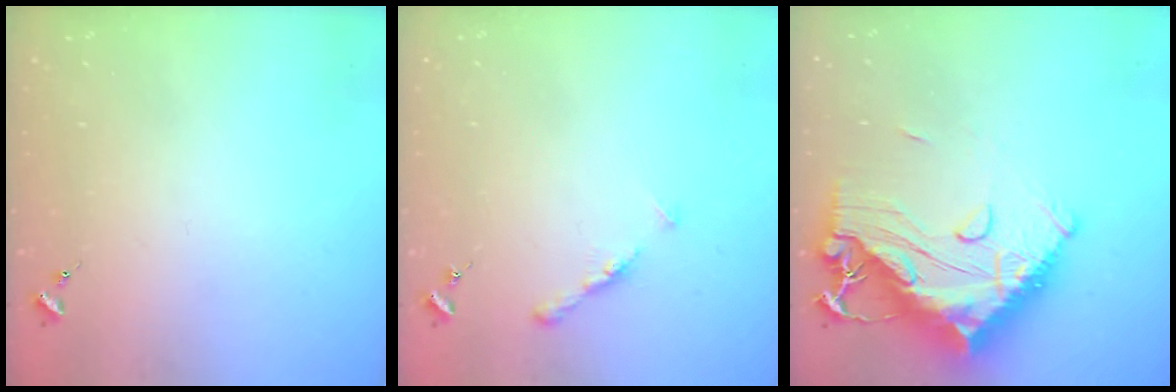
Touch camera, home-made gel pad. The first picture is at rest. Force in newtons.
{"total": 5.3, "press": 5.2, "slide": 0.6}
{"total": 22.9, "press": 22.7, "slide": 2.4}